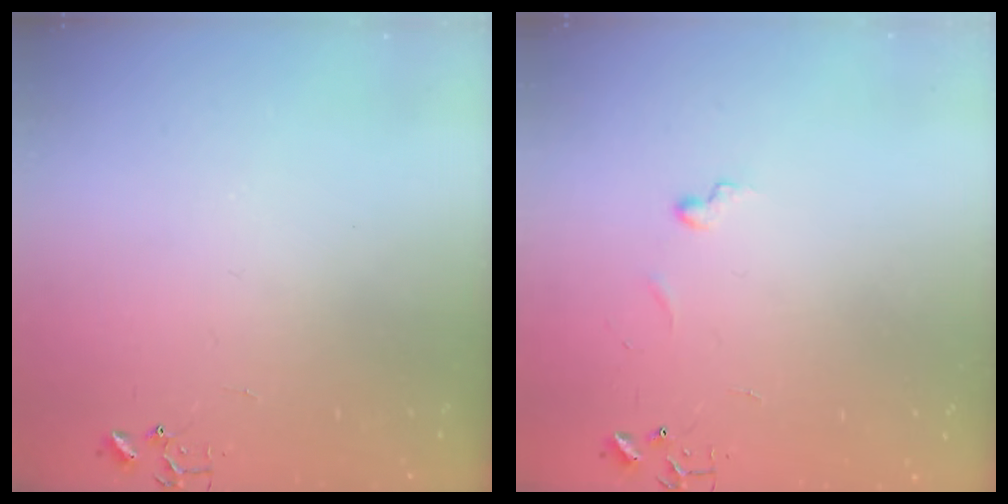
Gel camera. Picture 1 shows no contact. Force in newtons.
{"total": 4.3, "press": 4.3, "slide": 0.6}